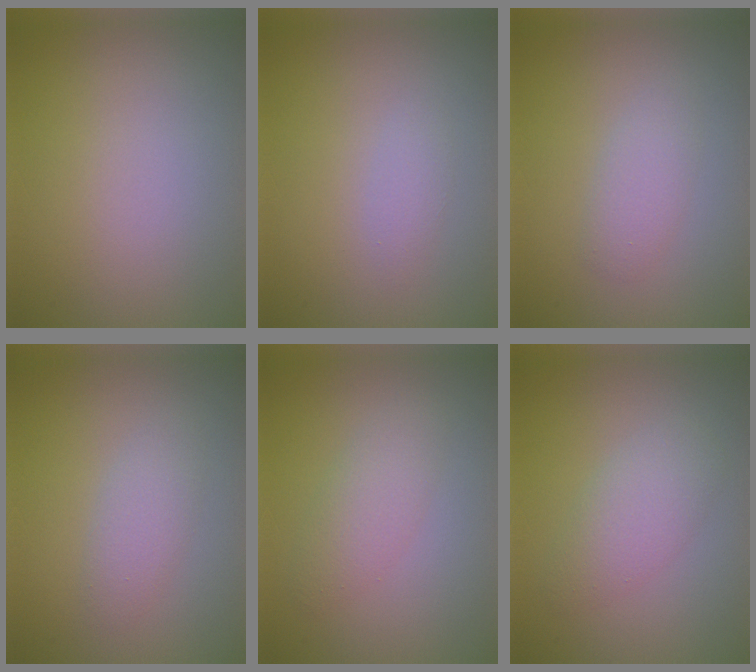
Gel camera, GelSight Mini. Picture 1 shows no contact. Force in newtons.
{"total": 0.9, "press": 0.9, "slide": 0.0}
{"total": 2.4, "press": 2.4, "slide": 0.2}
{"total": 1.9, "press": 1.9, "slide": 0.1}
{"total": 2.3, "press": 2.3, "slide": 0.2}
{"total": 2.7, "press": 2.7, "slide": 0.1}